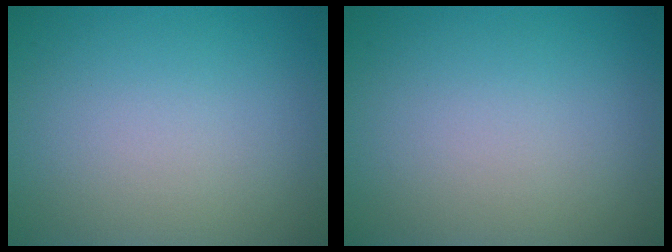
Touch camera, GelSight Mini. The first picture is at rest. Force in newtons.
{"total": 0.0}